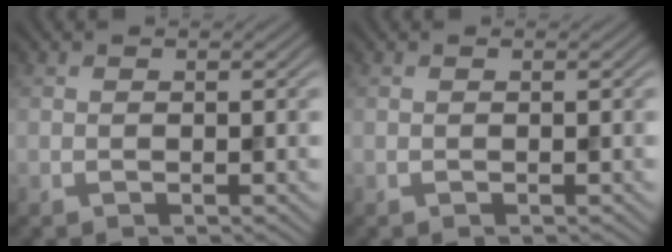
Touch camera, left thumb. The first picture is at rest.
{"total": 0.0}